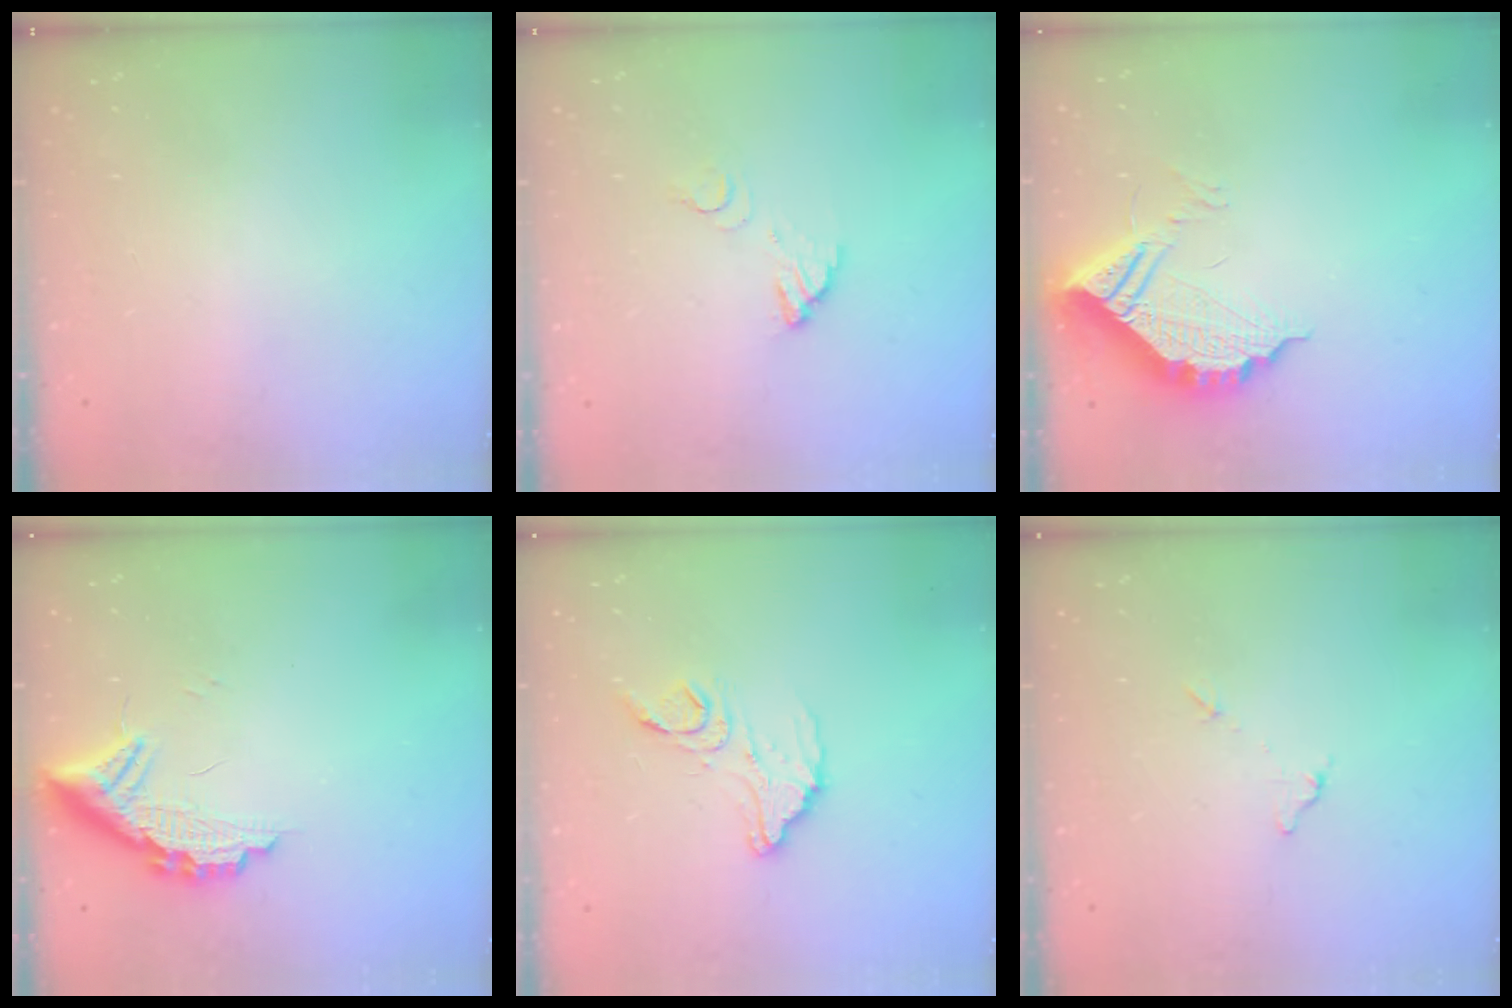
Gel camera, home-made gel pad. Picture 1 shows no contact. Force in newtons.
{"total": 4.0, "press": 4.0, "slide": 0.2}
{"total": 11.5, "press": 11.5, "slide": 1.1}
{"total": 10.9, "press": 10.8, "slide": 0.9}
{"total": 12.6, "press": 12.5, "slide": 1.0}
{"total": 5.4, "press": 5.4, "slide": 0.2}